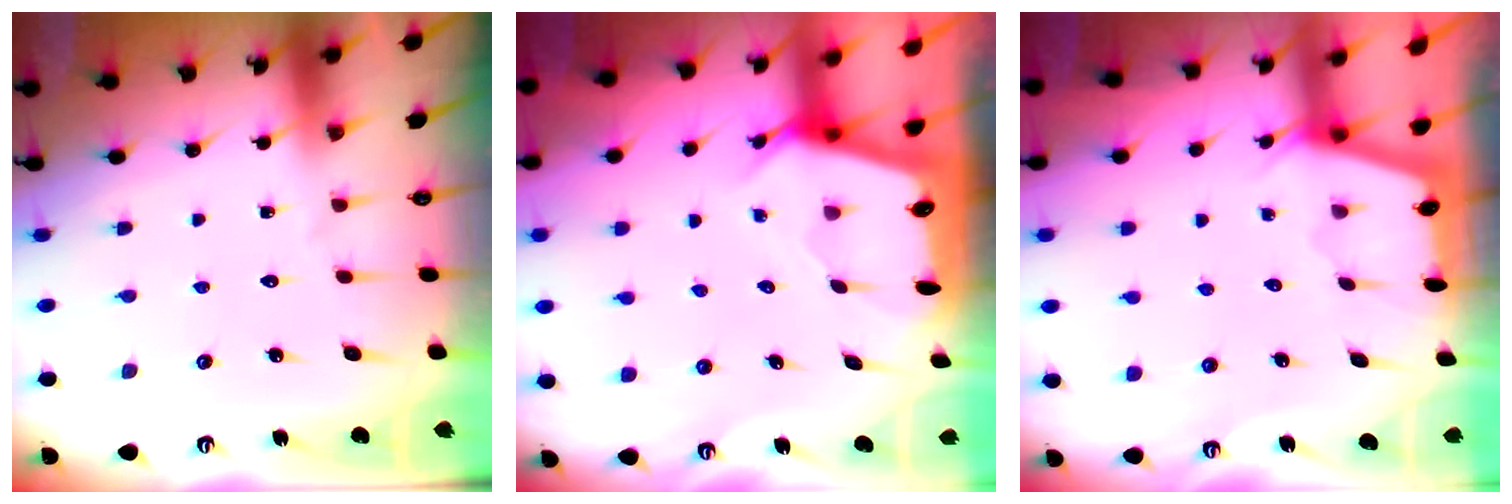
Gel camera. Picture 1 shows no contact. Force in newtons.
{"total": 2.5, "press": 2.5, "slide": 0.2}
{"total": 2.1, "press": 2.1, "slide": 0.3}